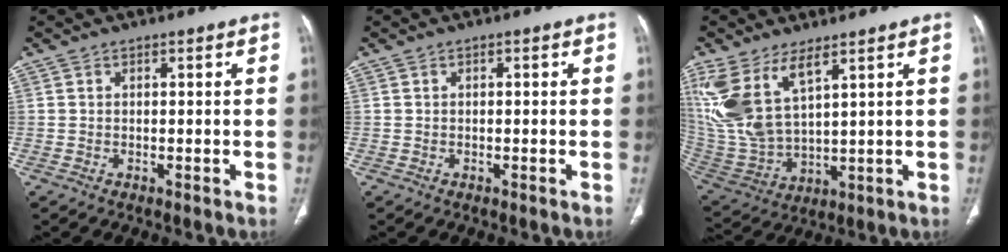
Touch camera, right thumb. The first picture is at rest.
{"total": 0.5, "force": [0.1, 0.3, 0.4], "torque": [-0.006, 0.001, 0.001]}
{"total": 14.5, "force": [7.5, 6.3, 10.7], "torque": [-0.234, -0.027, 0.173]}